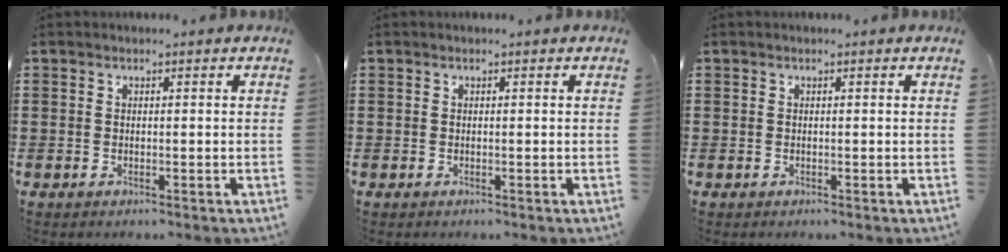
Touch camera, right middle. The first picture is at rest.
{"total": 0.0}
{"total": 0.0}